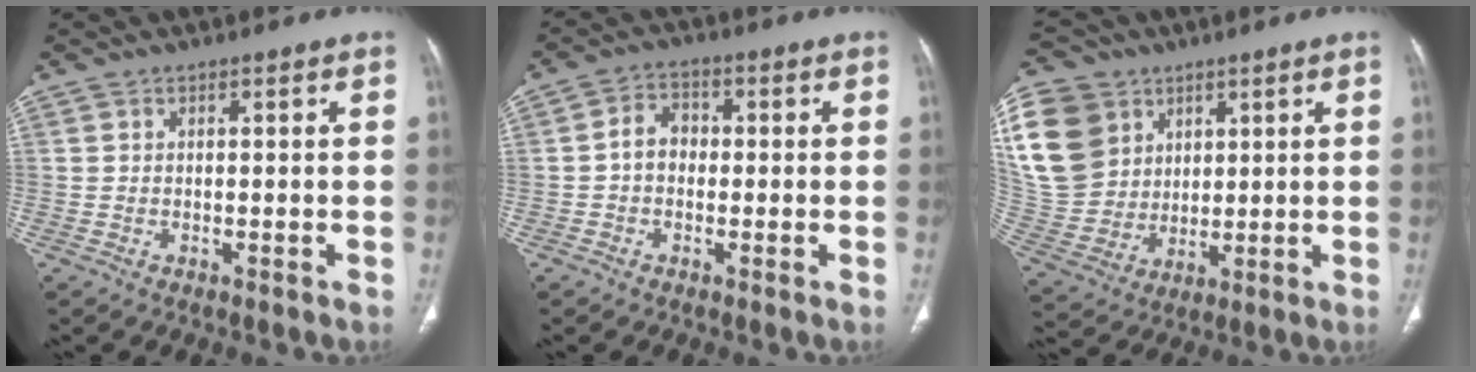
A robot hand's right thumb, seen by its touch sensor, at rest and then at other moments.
{"total": 4.5, "force": [-0.5, 3.6, 2.7], "torque": [-0.027, 0.018, -0.020]}
{"total": 24.9, "force": [8.5, 20.3, 11.7], "torque": [-0.291, 0.029, 0.187]}